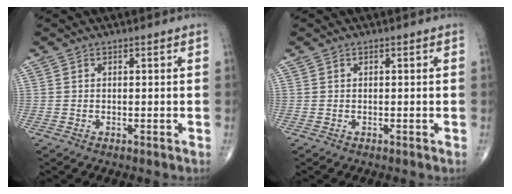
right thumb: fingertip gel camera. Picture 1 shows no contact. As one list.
[{"total": 0.0}]